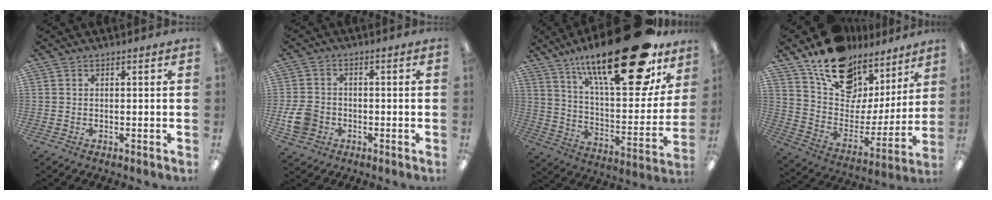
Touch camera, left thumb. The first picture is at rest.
{"total": 7.2, "force": [-2.1, 5.8, 3.6], "torque": [-0.076, 0.012, -0.040]}
{"total": 30.2, "force": [19.9, 9.7, 20.6], "torque": [-0.309, -0.124, 0.321]}
{"total": 17.1, "force": [12.7, 9.6, 6.3], "torque": [-0.117, -0.091, 0.230]}